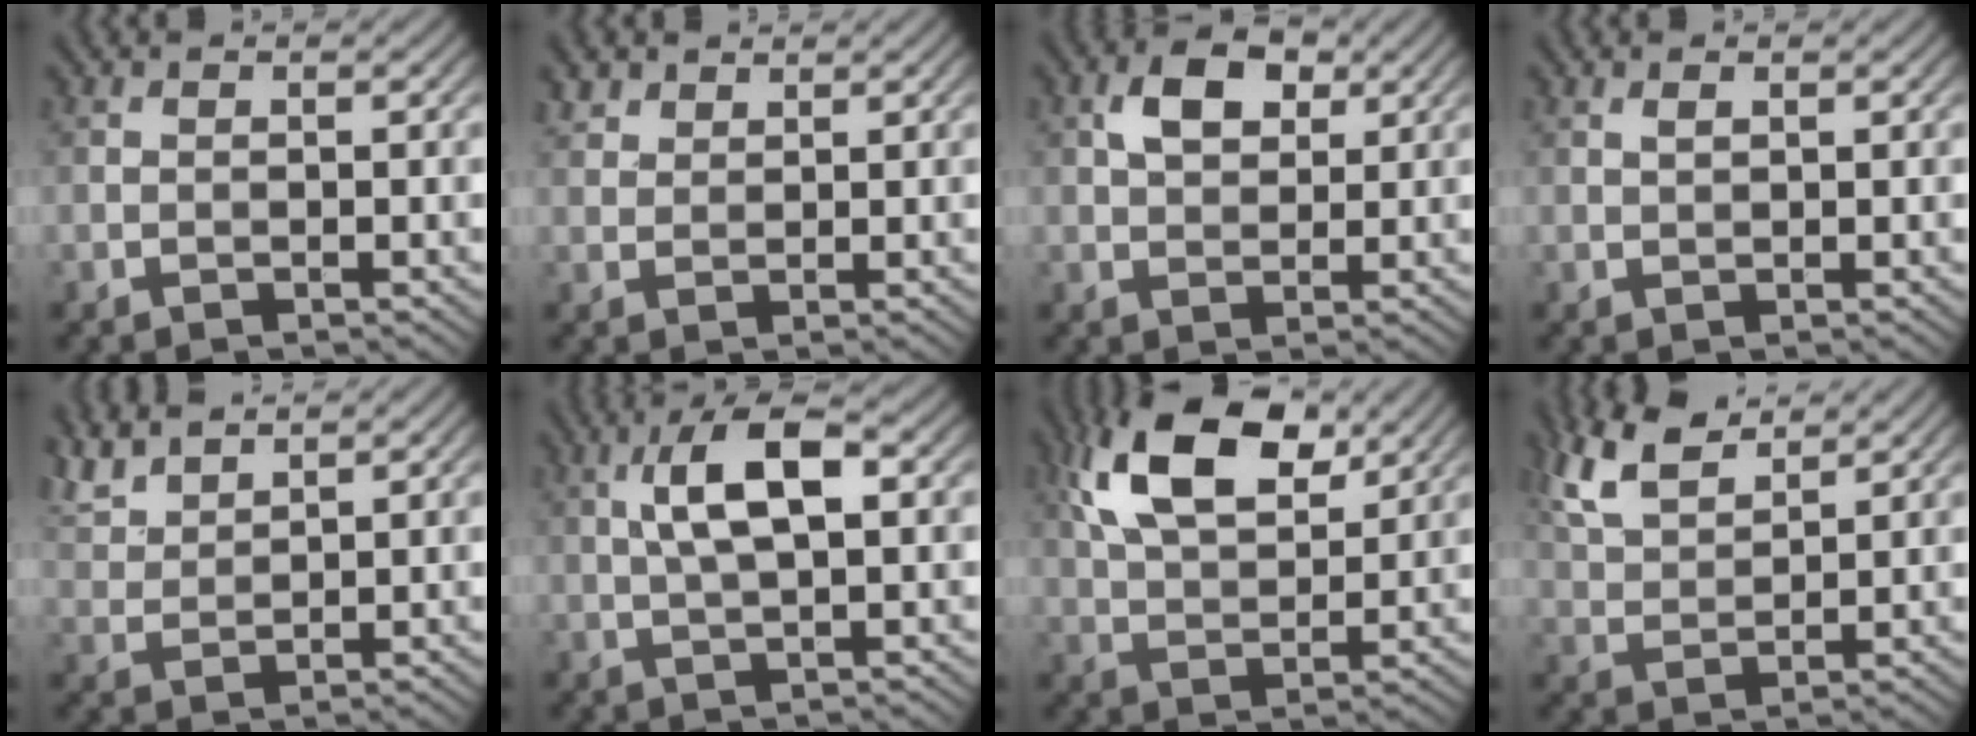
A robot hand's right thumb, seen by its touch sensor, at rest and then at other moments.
{"total": 2.4, "force": [1.9, 1.4, 0.7], "torque": [-0.020, 0.005, 0.042]}
{"total": 5.2, "force": [2.0, 3.3, 3.4], "torque": [-0.065, 0.006, 0.033]}
{"total": 0.9, "force": [0.6, 0.3, 0.6], "torque": [-0.017, 0.000, 0.011]}
{"total": 5.2, "force": [4.5, 1.4, 2.3], "torque": [-0.066, 0.012, 0.097]}
{"total": 6.9, "force": [1.5, 2.4, 6.3], "torque": [-0.122, 0.012, 0.023]}
{"total": 12.8, "force": [6.3, 6.4, 9.2], "torque": [-0.193, 0.014, 0.115]}
{"total": 7.9, "force": [5.3, 3.1, 4.8], "torque": [-0.124, 0.014, 0.113]}